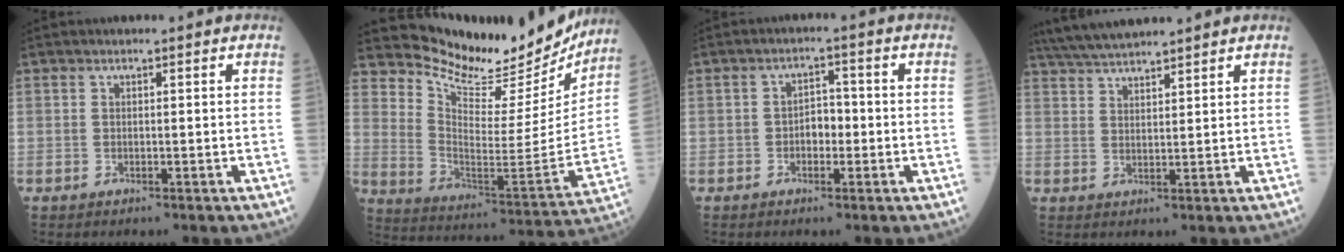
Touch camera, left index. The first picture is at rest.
{"total": 20.6, "force": [19.2, 4.9, 5.8], "torque": [-0.097, -0.063, 0.269]}
{"total": 2.9, "force": [-0.9, 1.7, 2.2], "torque": [-0.030, 0.007, -0.019]}
{"total": 8.5, "force": [7.8, 0.6, 3.3], "torque": [-0.063, 0.029, 0.136]}